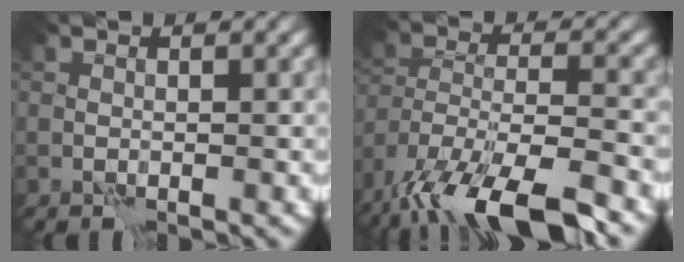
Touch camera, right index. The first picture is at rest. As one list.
[{"total": 13.7, "force": [-9.8, 5.0, 8.2], "torque": [-0.178, -0.036, -0.149]}]